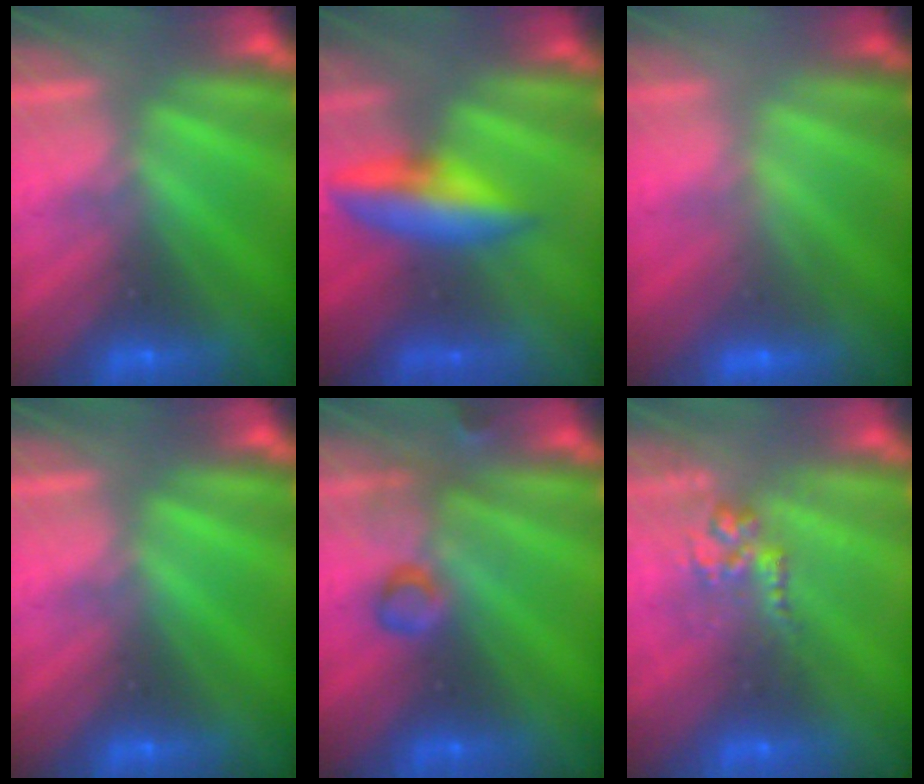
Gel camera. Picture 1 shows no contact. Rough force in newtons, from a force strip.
{"total": 6.8}
{"total": 2.3}
{"total": 0.0}
{"total": 2.9}
{"total": 2.8}